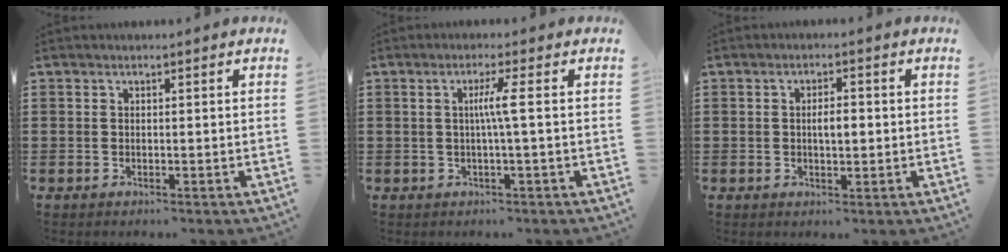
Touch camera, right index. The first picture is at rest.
{"total": 3.3, "force": [0.0, -0.5, 3.3], "torque": [-0.063, -0.005, -0.005]}
{"total": 2.7, "force": [0.0, 0.9, 2.6], "torque": [-0.048, 0.002, -0.002]}